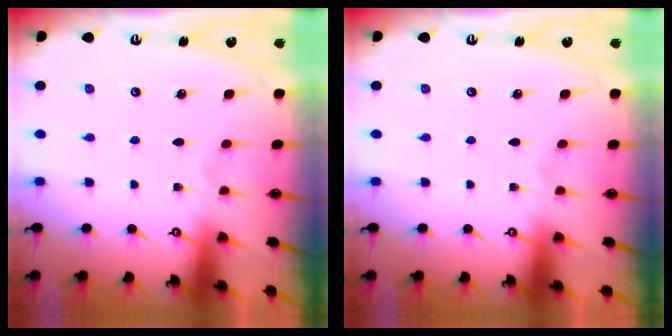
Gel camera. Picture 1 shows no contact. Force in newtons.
{"total": 0.0}